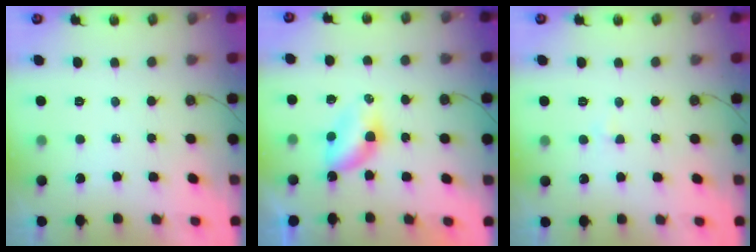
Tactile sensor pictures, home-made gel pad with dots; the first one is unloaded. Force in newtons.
{"total": 4.8, "press": 4.8, "slide": 0.5}
{"total": 1.6, "press": 1.6, "slide": 0.2}